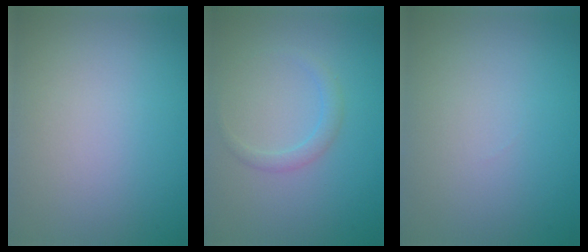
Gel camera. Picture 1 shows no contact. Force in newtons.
{"total": 1.4, "press": 1.4, "slide": 0.0}
{"total": 0.0}